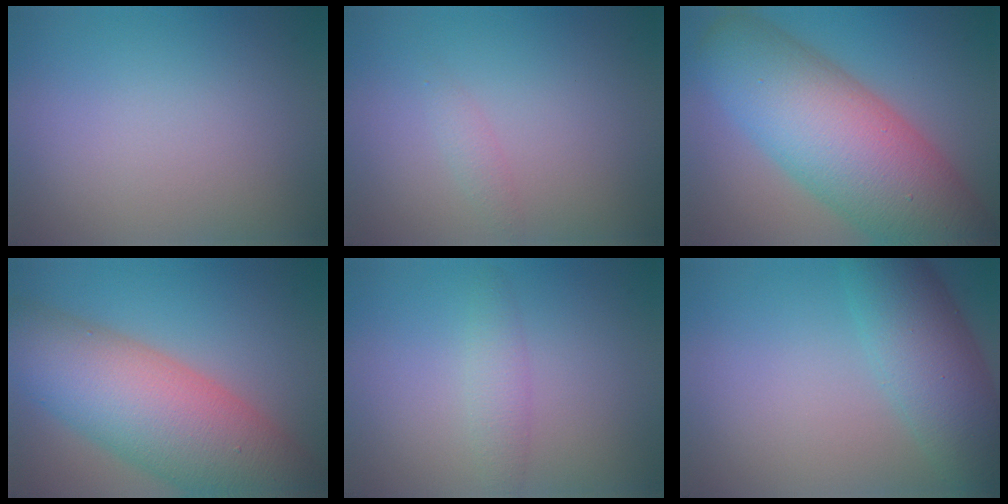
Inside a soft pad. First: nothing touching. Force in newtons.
{"total": 1.0, "press": 1.0, "slide": 0.0}
{"total": 14.2, "press": 14.2, "slide": 0.5}
{"total": 13.2, "press": 13.2, "slide": 0.5}
{"total": 1.9, "press": 1.9, "slide": 0.0}
{"total": 6.9, "press": 6.9, "slide": 0.3}